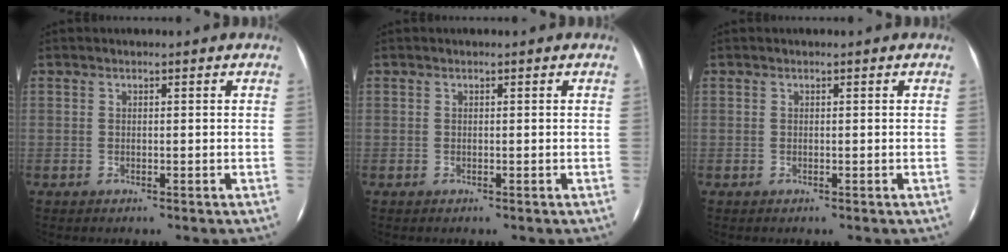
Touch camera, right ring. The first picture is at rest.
{"total": 0.0}
{"total": 0.0}